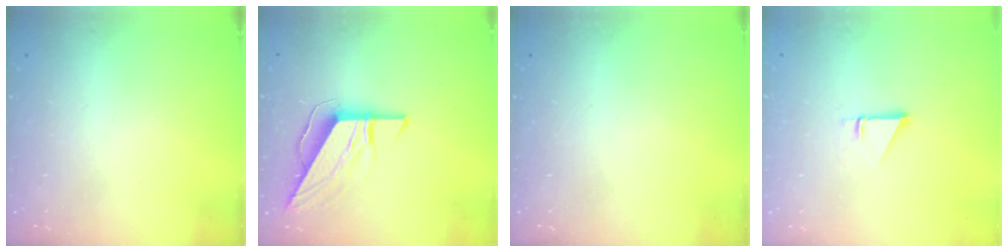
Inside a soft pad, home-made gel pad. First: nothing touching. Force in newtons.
{"total": 9.1, "press": 9.1, "slide": 0.7}
{"total": 0.0}
{"total": 1.0, "press": 1.0, "slide": 0.1}